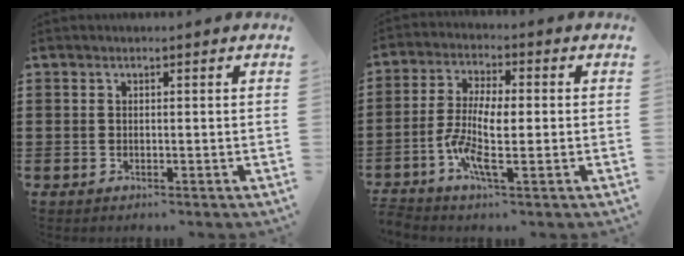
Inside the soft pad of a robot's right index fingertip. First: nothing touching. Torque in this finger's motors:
{"motor_torque": [0.59, -0.13, 0.46, 0.21]}